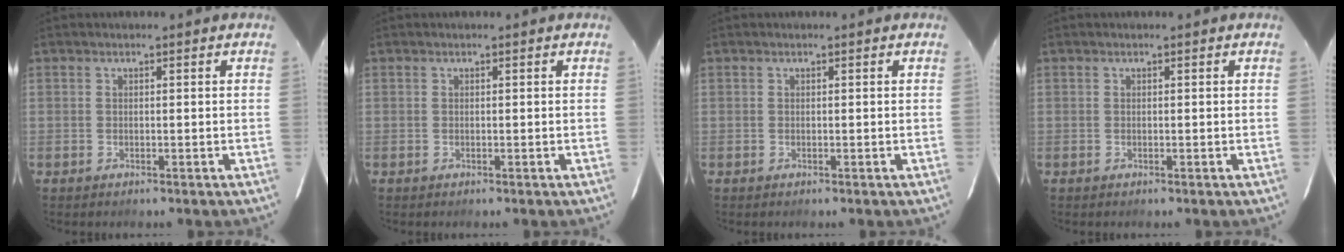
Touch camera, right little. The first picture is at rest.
{"total": 0.0}
{"total": 0.0}
{"total": 0.0}